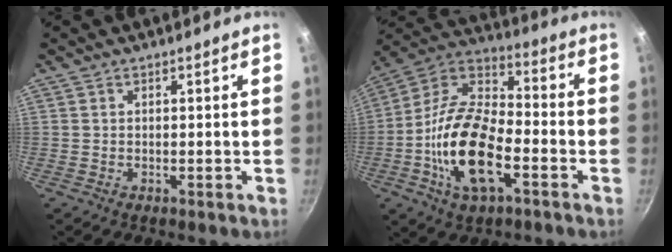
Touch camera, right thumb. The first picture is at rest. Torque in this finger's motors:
{"motor_torque": [0.10, 1.12, 1.76, -0.79, 0.26]}